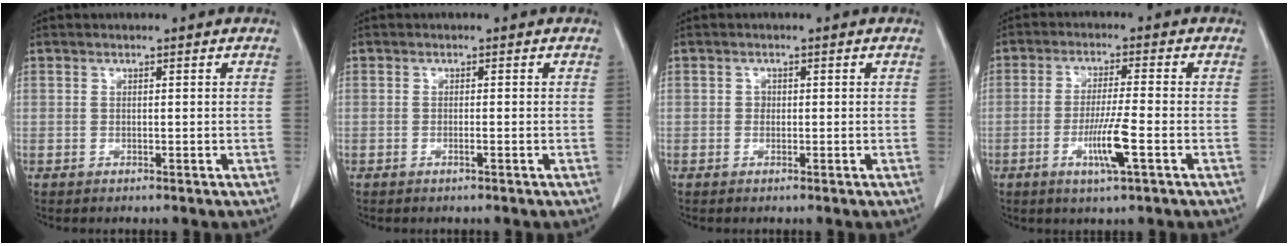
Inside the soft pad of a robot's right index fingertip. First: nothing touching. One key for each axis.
{"total": 0.7, "fx": -0.3, "fy": -0.1, "fz": 0.6, "tx": -0.013, "ty": 0.000, "tz": -0.005}
{"total": 0.8, "fx": 0.0, "fy": 0.7, "fz": 0.3, "tx": -0.001, "ty": 0.003, "tz": -0.001}
{"total": 6.7, "fx": -2.5, "fy": -0.2, "fz": 6.2, "tx": -0.117, "ty": -0.013, "tz": -0.046}